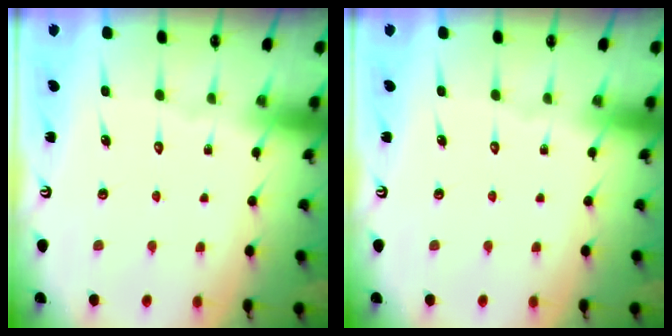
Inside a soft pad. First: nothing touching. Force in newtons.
{"total": 0.0}